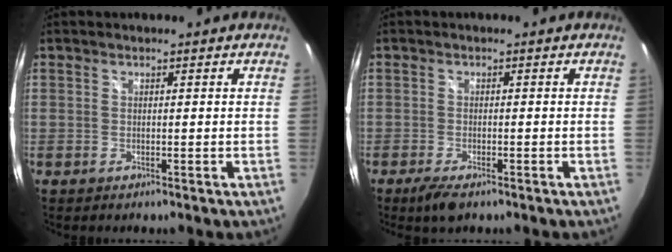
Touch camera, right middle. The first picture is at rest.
{"total": 3.8, "force": [-2.5, 1.1, 2.6], "torque": [-0.061, -0.011, -0.044]}